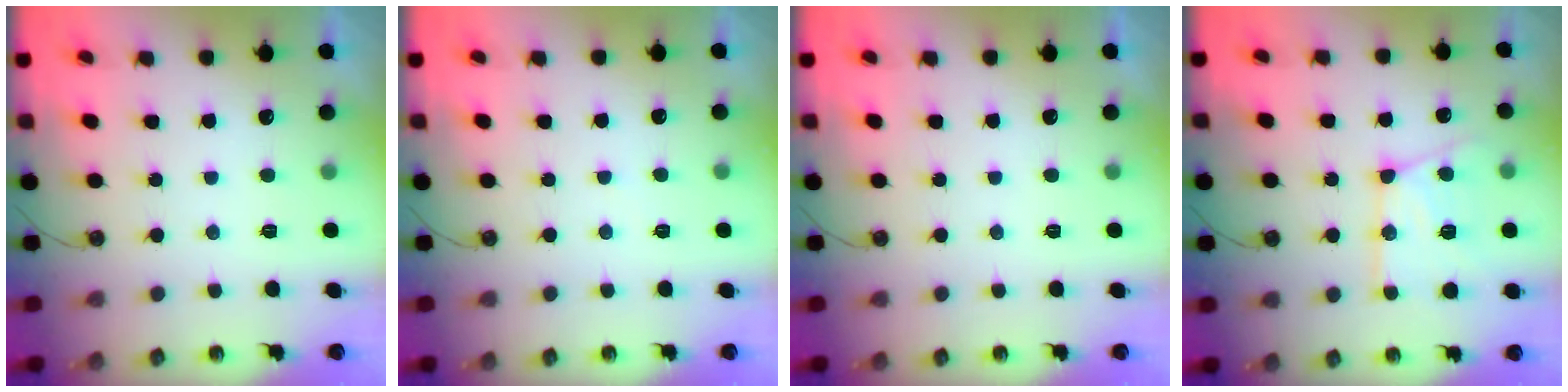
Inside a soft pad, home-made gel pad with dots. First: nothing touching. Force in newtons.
{"total": 2.7, "press": 2.6, "slide": 0.4}
{"total": 0.0}
{"total": 16.3, "press": 16.3, "slide": 1.7}